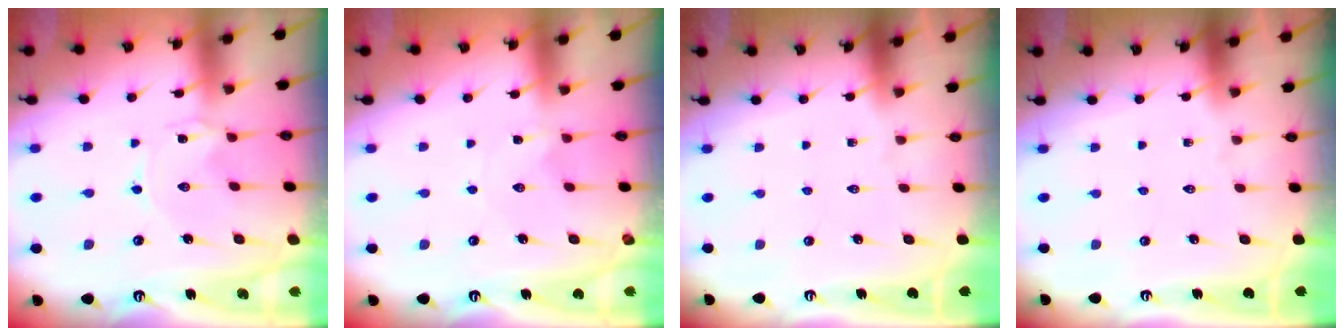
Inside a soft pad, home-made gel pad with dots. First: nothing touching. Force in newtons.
{"total": 0.7, "press": 0.7, "slide": 0.1}
{"total": 0.0}
{"total": 0.0}